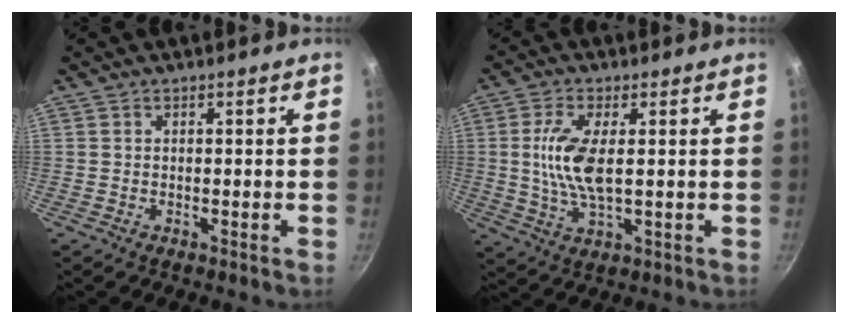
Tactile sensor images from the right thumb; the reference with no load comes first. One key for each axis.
{"total": 9.2, "fx": 1.0, "fy": 3.5, "fz": 8.5, "tx": -0.176, "ty": -0.003, "tz": 0.019}